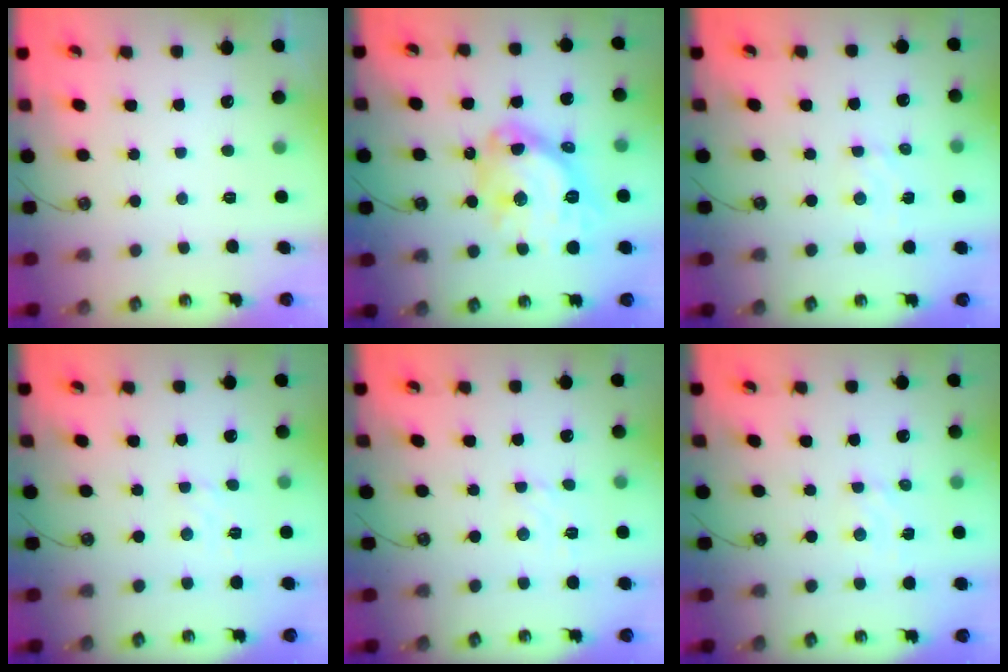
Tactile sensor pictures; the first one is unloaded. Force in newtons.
{"total": 18.4, "press": 18.3, "slide": 1.9}
{"total": 3.0, "press": 2.9, "slide": 0.6}
{"total": 2.5, "press": 2.4, "slide": 0.5}
{"total": 3.0, "press": 3.0, "slide": 0.5}
{"total": 3.0, "press": 2.9, "slide": 0.6}